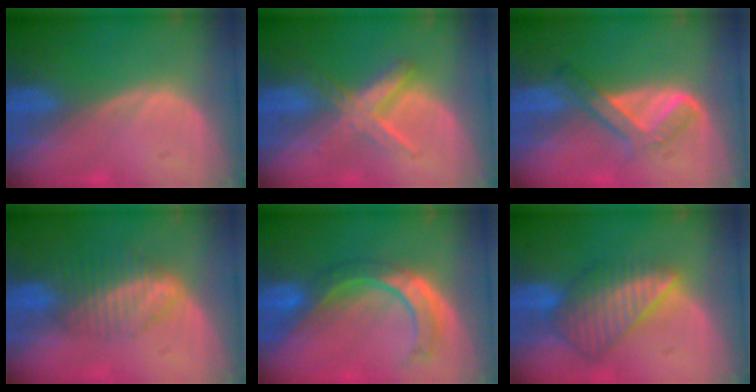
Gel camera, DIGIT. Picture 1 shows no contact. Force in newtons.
{"total": 5.6, "press": 5.6, "slide": 0.0}
{"total": 5.3, "press": 5.1, "slide": 1.4}
{"total": 6.9, "press": 5.9, "slide": 3.6}
{"total": 8.5, "press": 7.2, "slide": 4.5}
{"total": 8.7, "press": 7.6, "slide": 4.3}